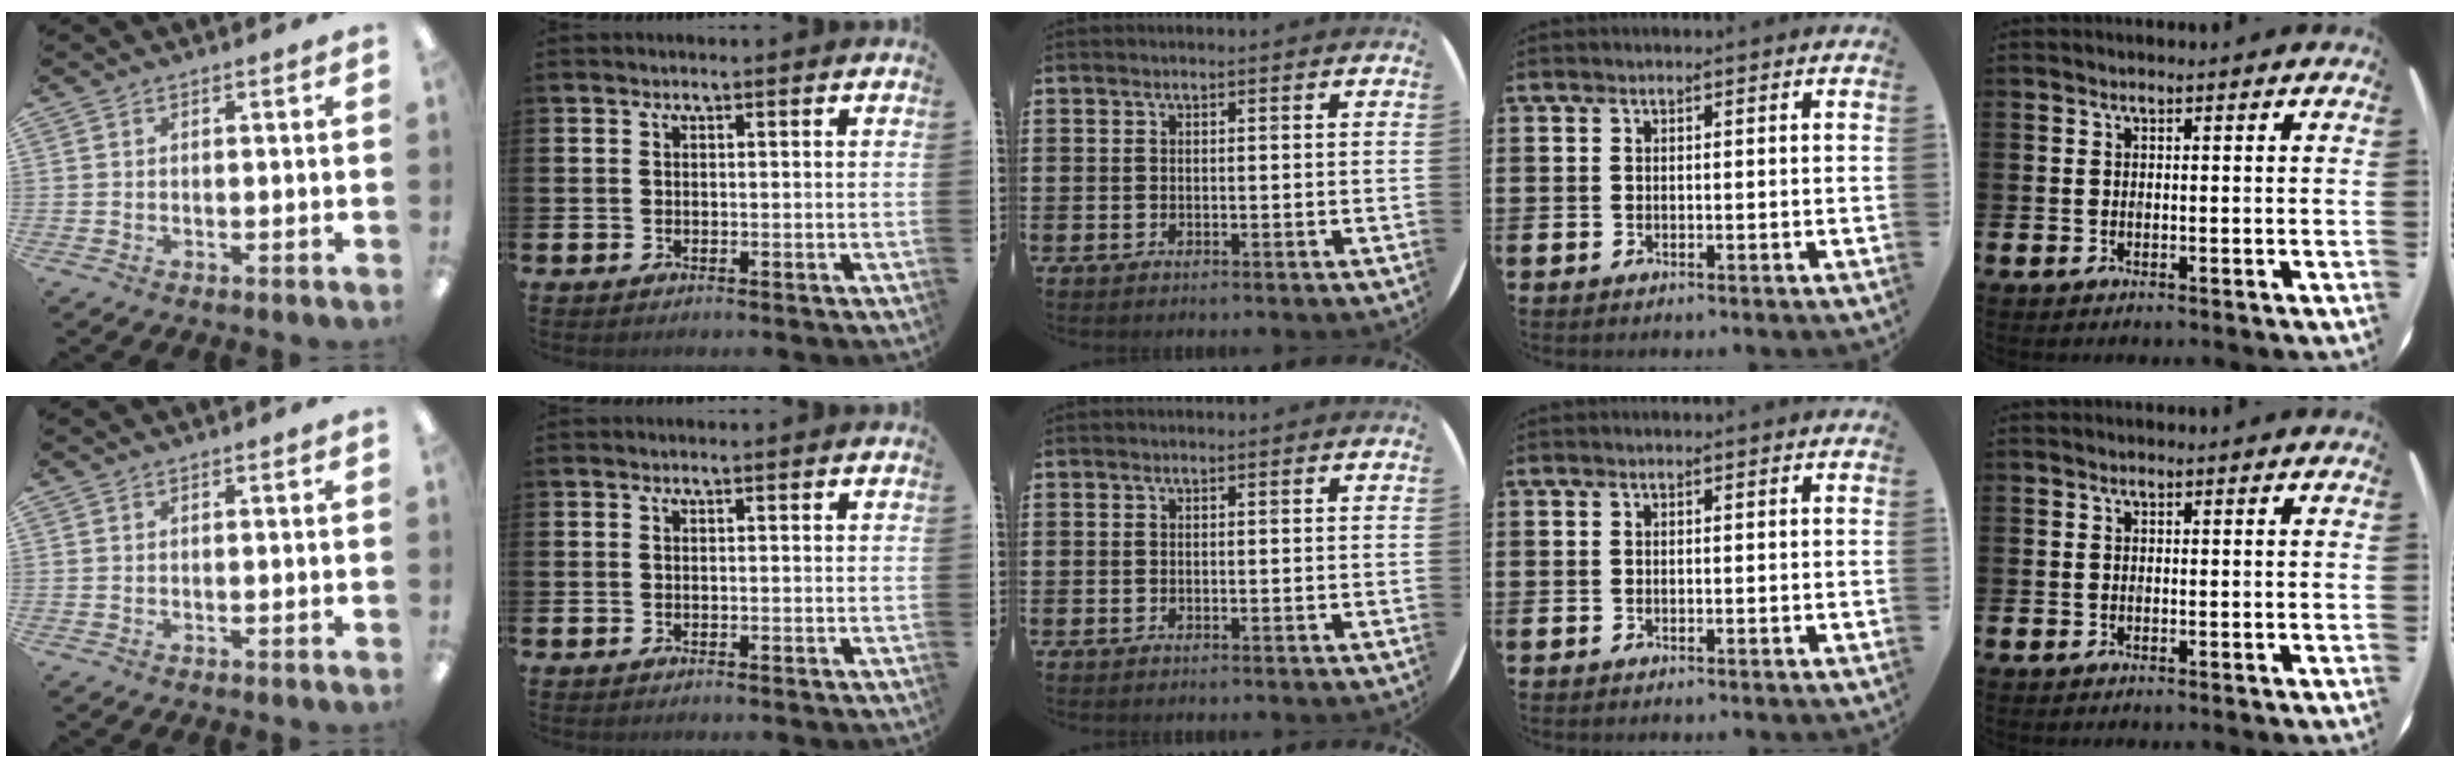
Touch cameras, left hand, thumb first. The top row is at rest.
{}